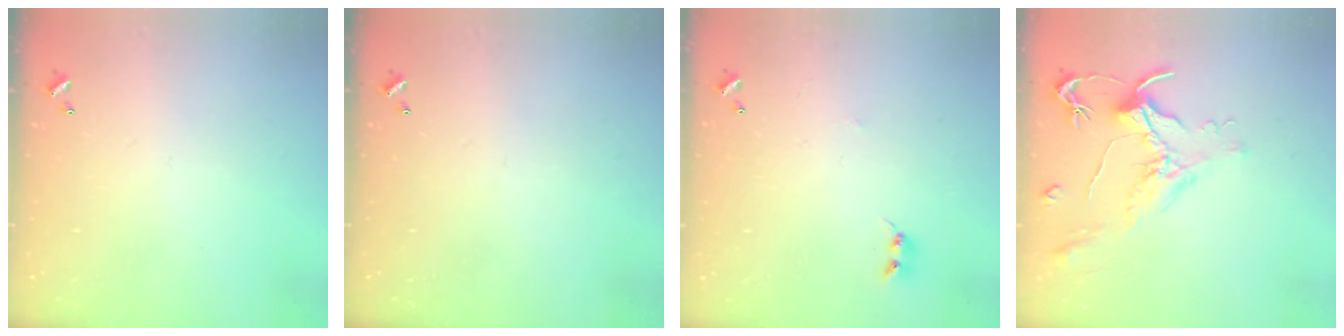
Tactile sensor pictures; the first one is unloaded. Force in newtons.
{"total": 0.0}
{"total": 2.5, "press": 2.5, "slide": 0.4}
{"total": 1.6, "press": 1.5, "slide": 0.7}